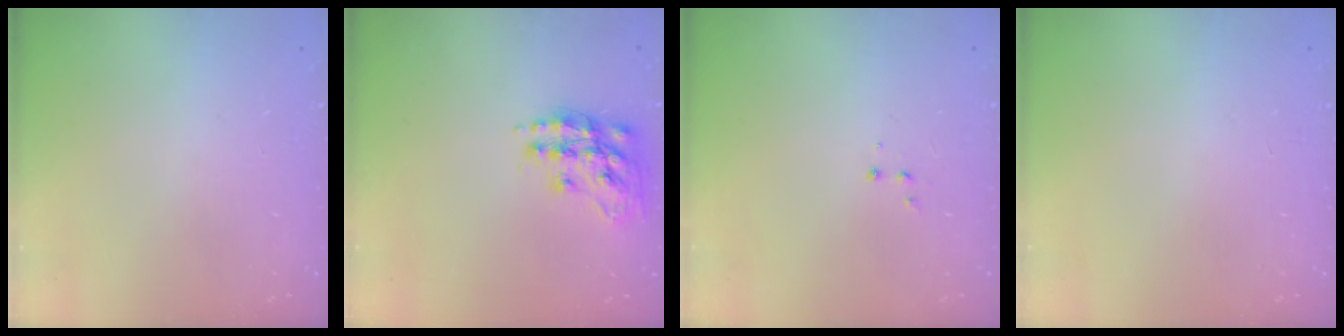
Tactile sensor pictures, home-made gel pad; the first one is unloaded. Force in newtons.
{"total": 14.5, "press": 14.5, "slide": 1.0}
{"total": 3.4, "press": 3.3, "slide": 0.6}
{"total": 0.0}